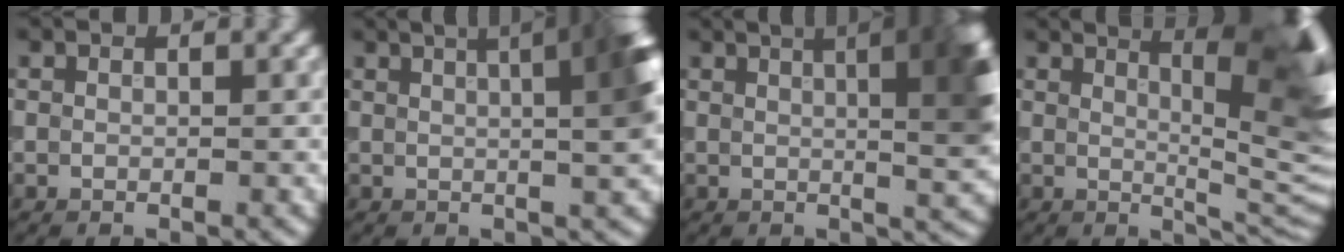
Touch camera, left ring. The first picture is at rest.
{"total": 13.8, "force": [3.9, 6.6, 11.5], "torque": [-0.085, 0.073, 0.020]}
{"total": 12.8, "force": [4.0, 5.2, 11.0], "torque": [-0.093, 0.050, 0.031]}
{"total": 15.2, "force": [6.2, 5.0, 13.0], "torque": [-0.123, 0.048, 0.073]}